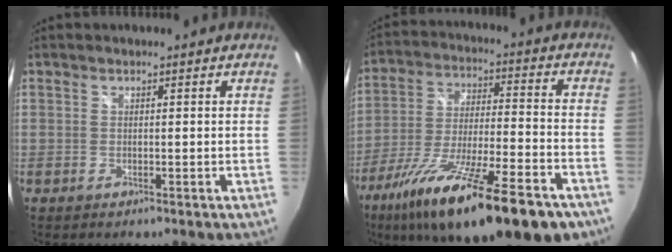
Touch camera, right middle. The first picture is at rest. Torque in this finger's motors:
{"motor_torque": [1.49, -0.65, 0.52, 0.21]}